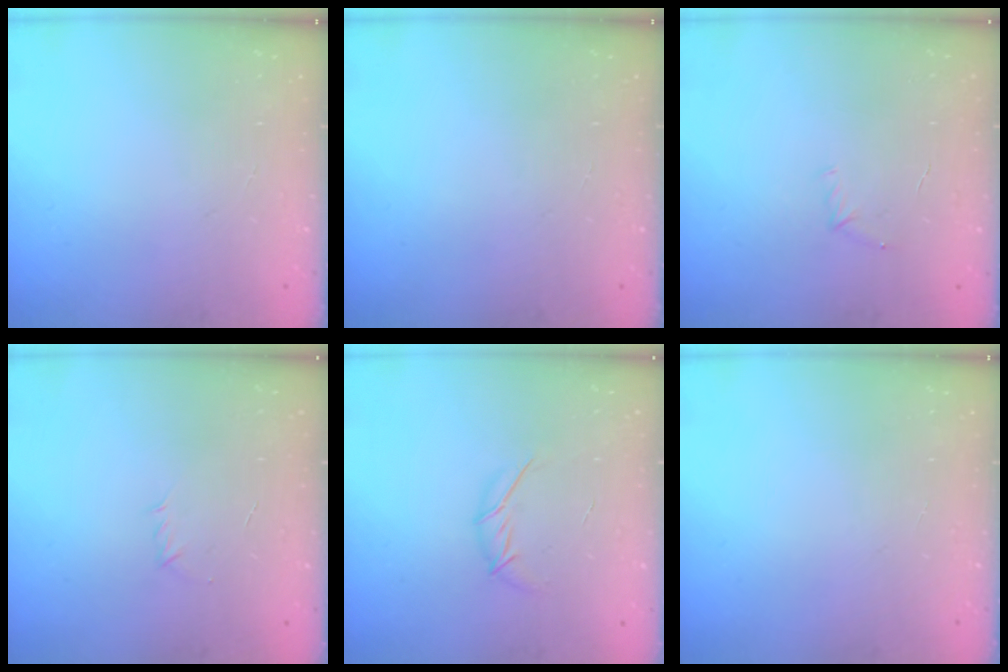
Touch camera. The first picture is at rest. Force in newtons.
{"total": 0.0}
{"total": 4.2, "press": 4.0, "slide": 1.1}
{"total": 2.9, "press": 2.8, "slide": 0.8}
{"total": 5.7, "press": 5.7, "slide": 0.9}
{"total": 0.0}